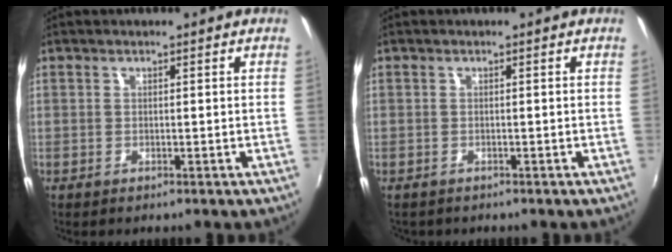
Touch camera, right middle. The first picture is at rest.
{"total": 1.1, "force": [-0.9, 0.6, 0.1], "torque": [-0.008, 0.000, -0.012]}